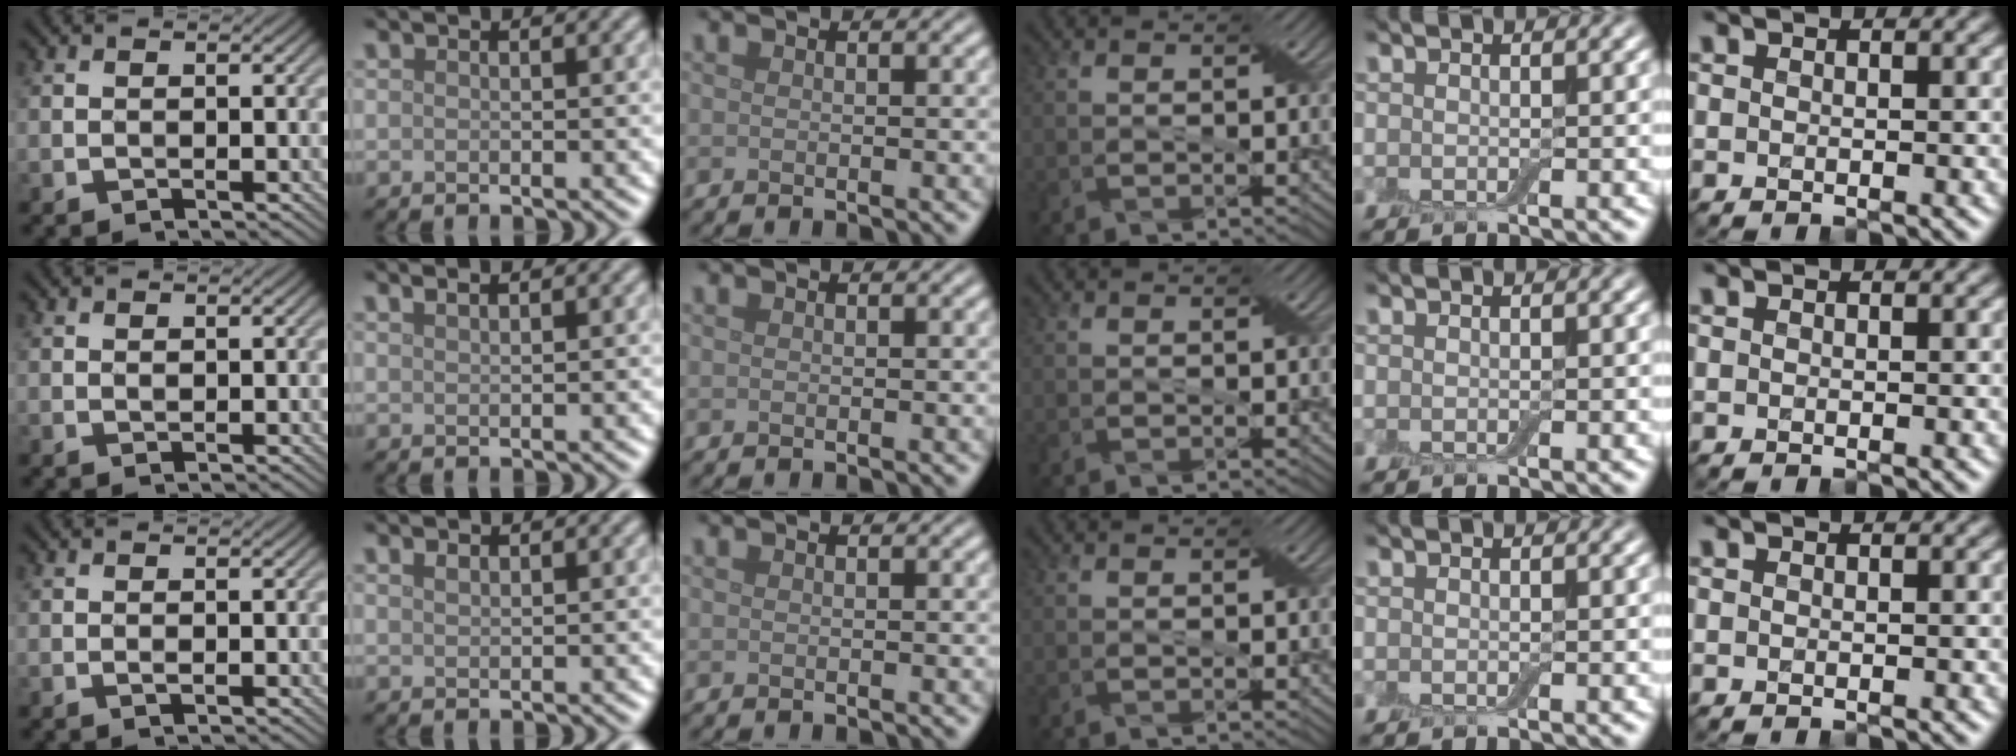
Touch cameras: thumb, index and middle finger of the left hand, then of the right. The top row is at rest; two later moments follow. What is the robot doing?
{"motion": "fold", "object": "bandage"}